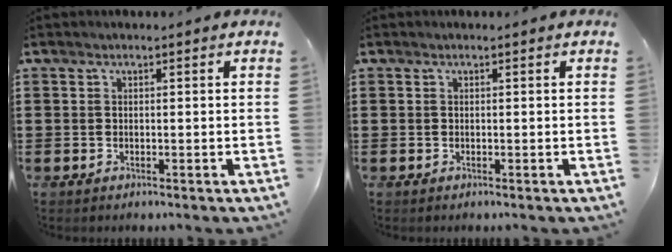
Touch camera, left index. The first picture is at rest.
{"total": 0.0}